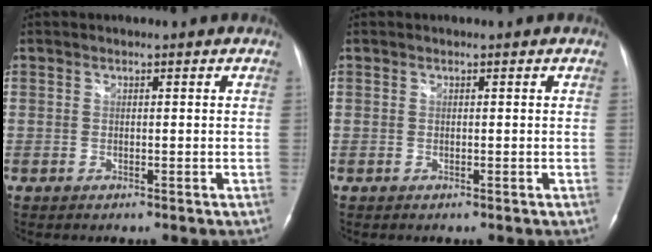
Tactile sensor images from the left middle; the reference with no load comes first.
{"total": 0.0}